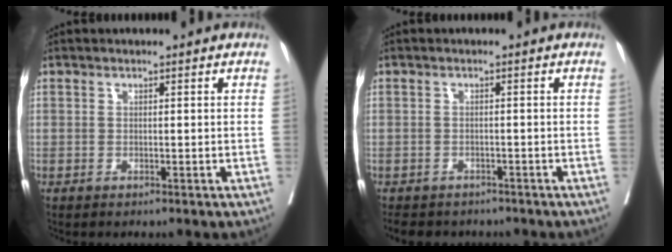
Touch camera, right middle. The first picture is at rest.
{"total": 7.4, "force": [-6.5, 3.1, 2.0], "torque": [-0.039, -0.006, -0.082]}